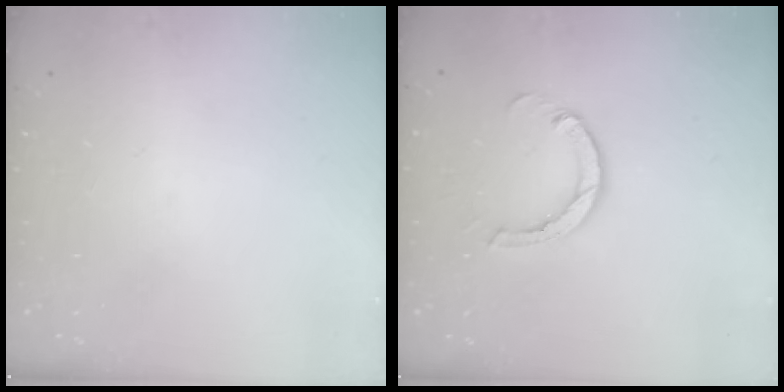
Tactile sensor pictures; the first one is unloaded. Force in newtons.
{"total": 3.6, "press": 3.6, "slide": 0.2}